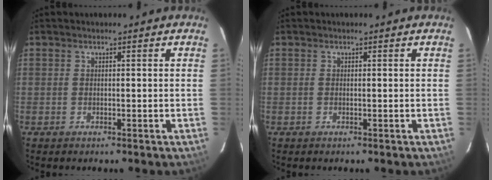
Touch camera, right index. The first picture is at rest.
{"total": 0.0}